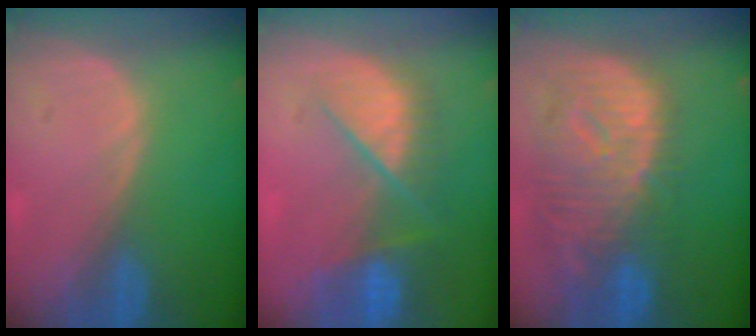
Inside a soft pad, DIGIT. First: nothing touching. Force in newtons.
{"total": 9.6, "press": 8.2, "slide": 5.1}
{"total": 12.5, "press": 10.8, "slide": 6.3}